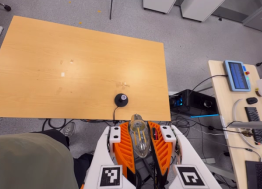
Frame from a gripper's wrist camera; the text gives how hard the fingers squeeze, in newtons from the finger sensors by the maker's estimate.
{"total": 22.5, "left": 25.2, "right": 19.8}